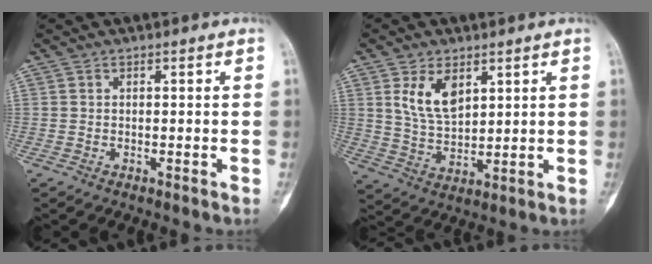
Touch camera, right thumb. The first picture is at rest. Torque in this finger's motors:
{"motor_torque": [-0.02, 0.02, 0.23, 0.06, 0.04]}